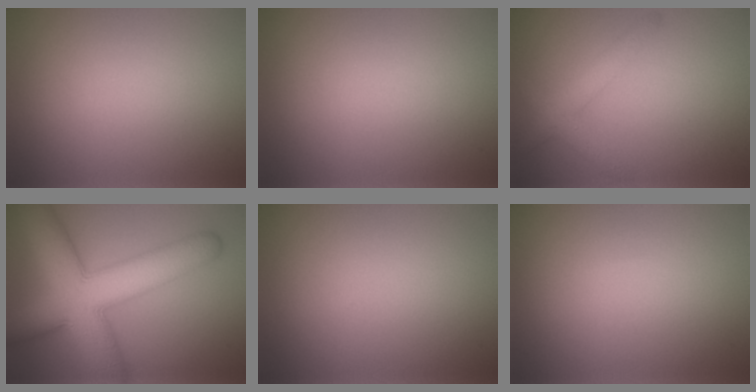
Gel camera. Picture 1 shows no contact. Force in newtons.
{"total": 0.0}
{"total": 2.9, "press": 2.9, "slide": 0.1}
{"total": 11.9, "press": 11.9, "slide": 0.6}
{"total": 0.0}
{"total": 0.0}